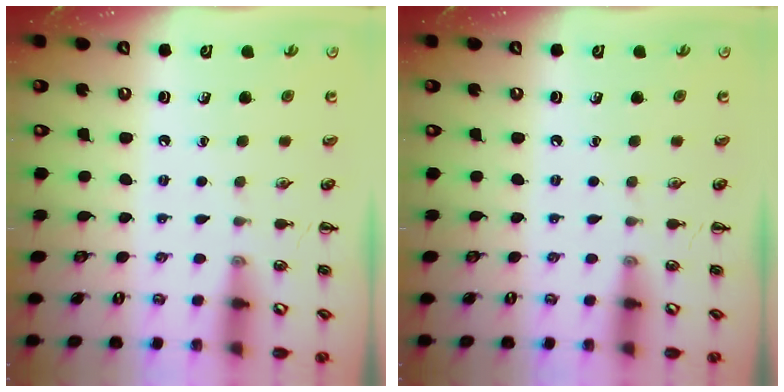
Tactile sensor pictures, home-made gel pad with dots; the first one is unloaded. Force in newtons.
{"total": 0.0}